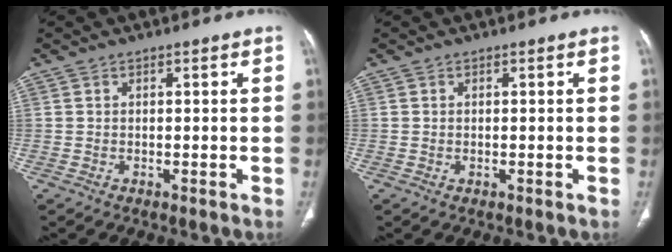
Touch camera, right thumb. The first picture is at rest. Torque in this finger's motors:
{"motor_torque": [-0.30, -0.03, -0.29, 0.21, -0.03]}